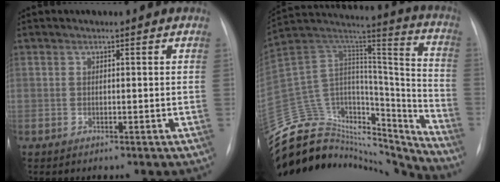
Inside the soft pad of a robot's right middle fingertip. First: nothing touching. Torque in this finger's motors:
{"motor_torque": [-0.43, -0.96, -0.21, -0.12]}